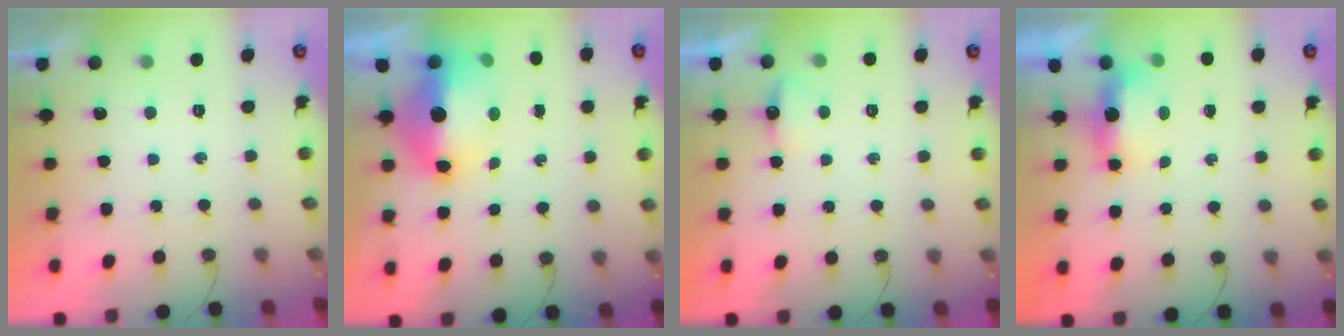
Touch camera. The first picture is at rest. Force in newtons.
{"total": 11.0, "press": 10.9, "slide": 1.1}
{"total": 3.9, "press": 3.8, "slide": 0.7}
{"total": 5.8, "press": 5.7, "slide": 1.0}